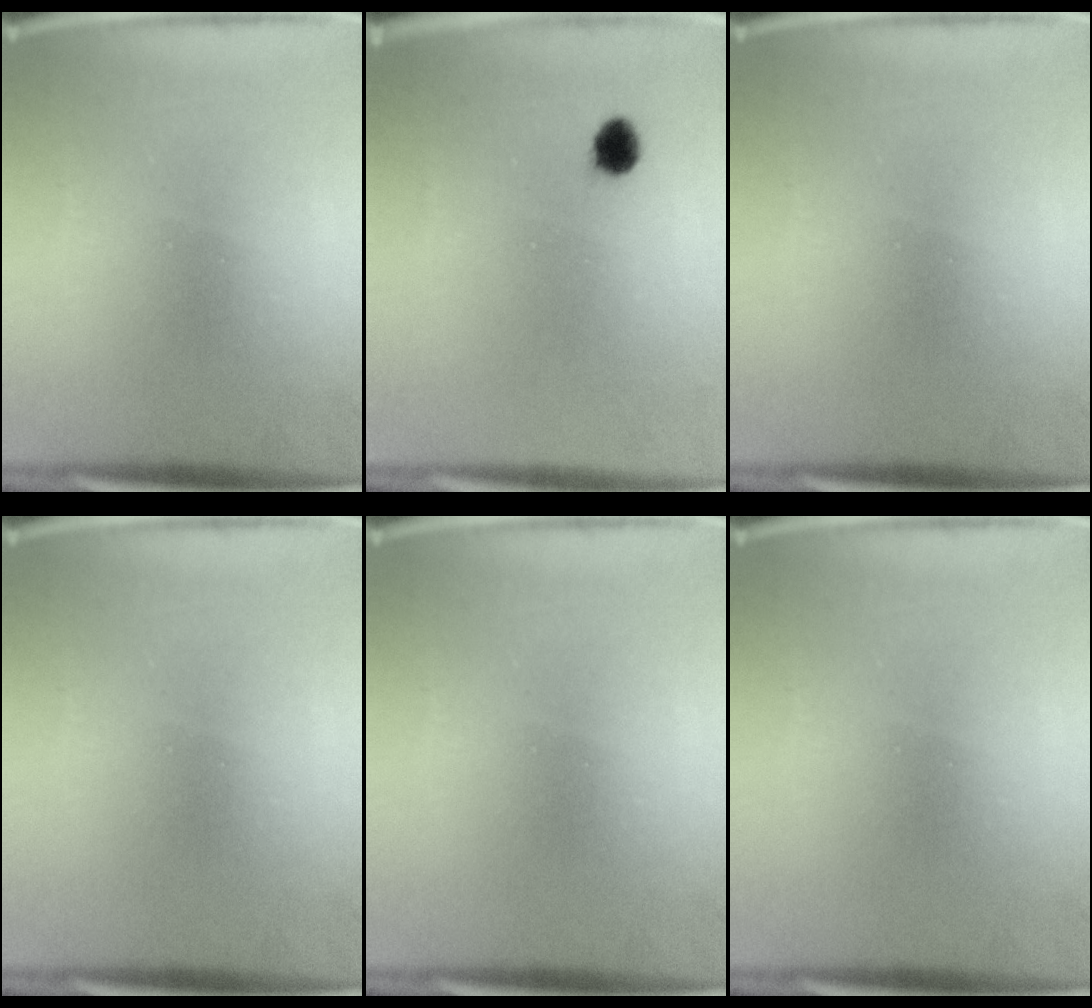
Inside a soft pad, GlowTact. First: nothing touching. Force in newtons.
{"total": 2.5}
{"total": 0.0}
{"total": 0.0}
{"total": 0.0}
{"total": 0.0}